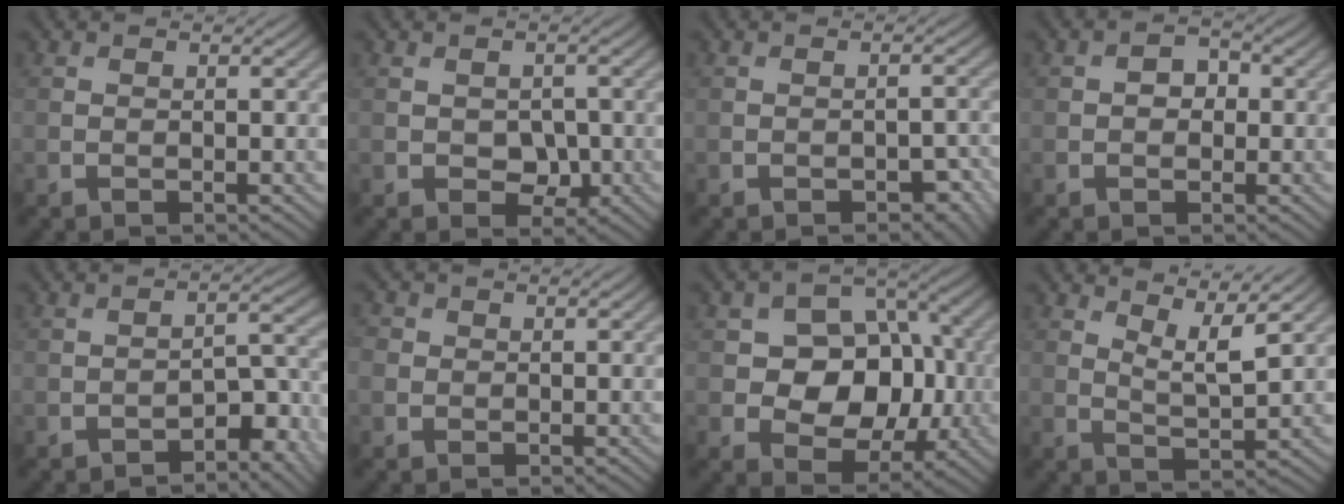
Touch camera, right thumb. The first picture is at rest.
{"total": 3.3, "force": [-0.6, 2.4, 2.1], "torque": [-0.034, -0.008, -0.008]}
{"total": 2.7, "force": [-1.5, 1.3, 1.7], "torque": [-0.023, 0.000, -0.018]}
{"total": 2.4, "force": [-0.1, 1.8, 1.5], "torque": [-0.027, 0.000, -0.005]}
{"total": 4.7, "force": [-3.0, 1.6, 3.2], "torque": [-0.040, 0.016, -0.046]}
{"total": 2.0, "force": [0.2, 1.8, 0.7], "torque": [-0.020, 0.000, -0.001]}
{"total": 10.5, "force": [-0.1, 8.0, 6.7], "torque": [-0.109, -0.004, -0.012]}
{"total": 5.0, "force": [3.5, 0.9, 3.5], "torque": [-0.067, -0.011, 0.071]}